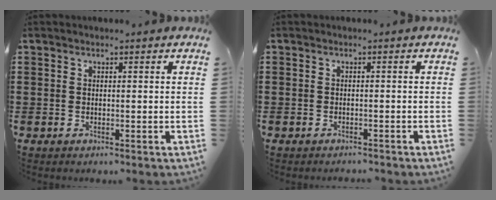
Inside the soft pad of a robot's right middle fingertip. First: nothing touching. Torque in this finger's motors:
{"motor_torque": [0.19, -0.17, -0.47, -0.05]}